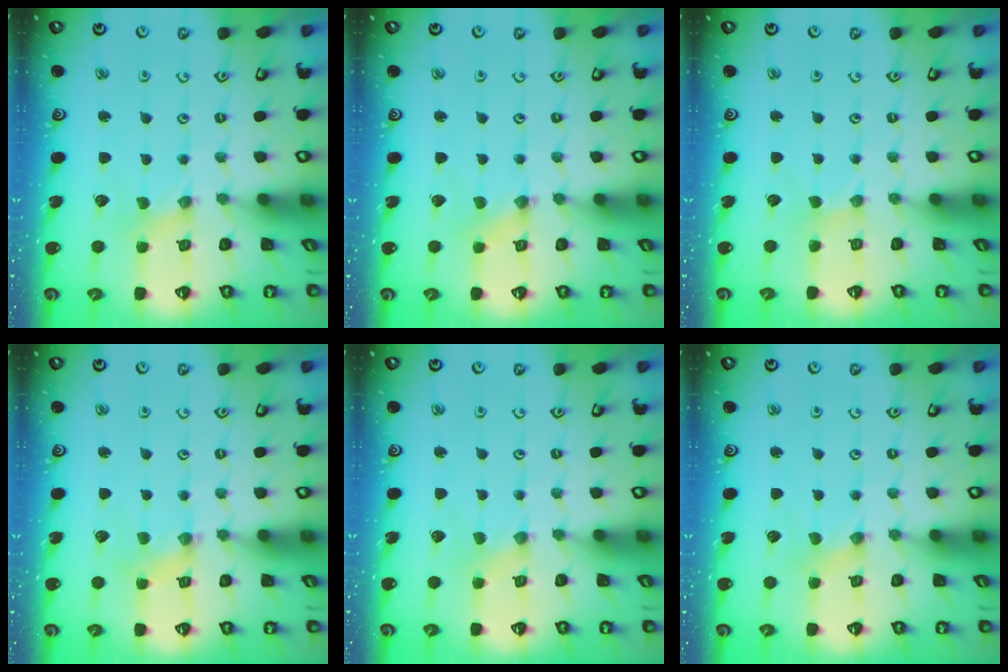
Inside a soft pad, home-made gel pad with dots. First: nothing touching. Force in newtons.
{"total": 0.0}
{"total": 0.6, "press": 0.6, "slide": 0.2}
{"total": 2.4, "press": 2.4, "slide": 0.2}
{"total": 0.0}
{"total": 1.8, "press": 1.8, "slide": 0.3}